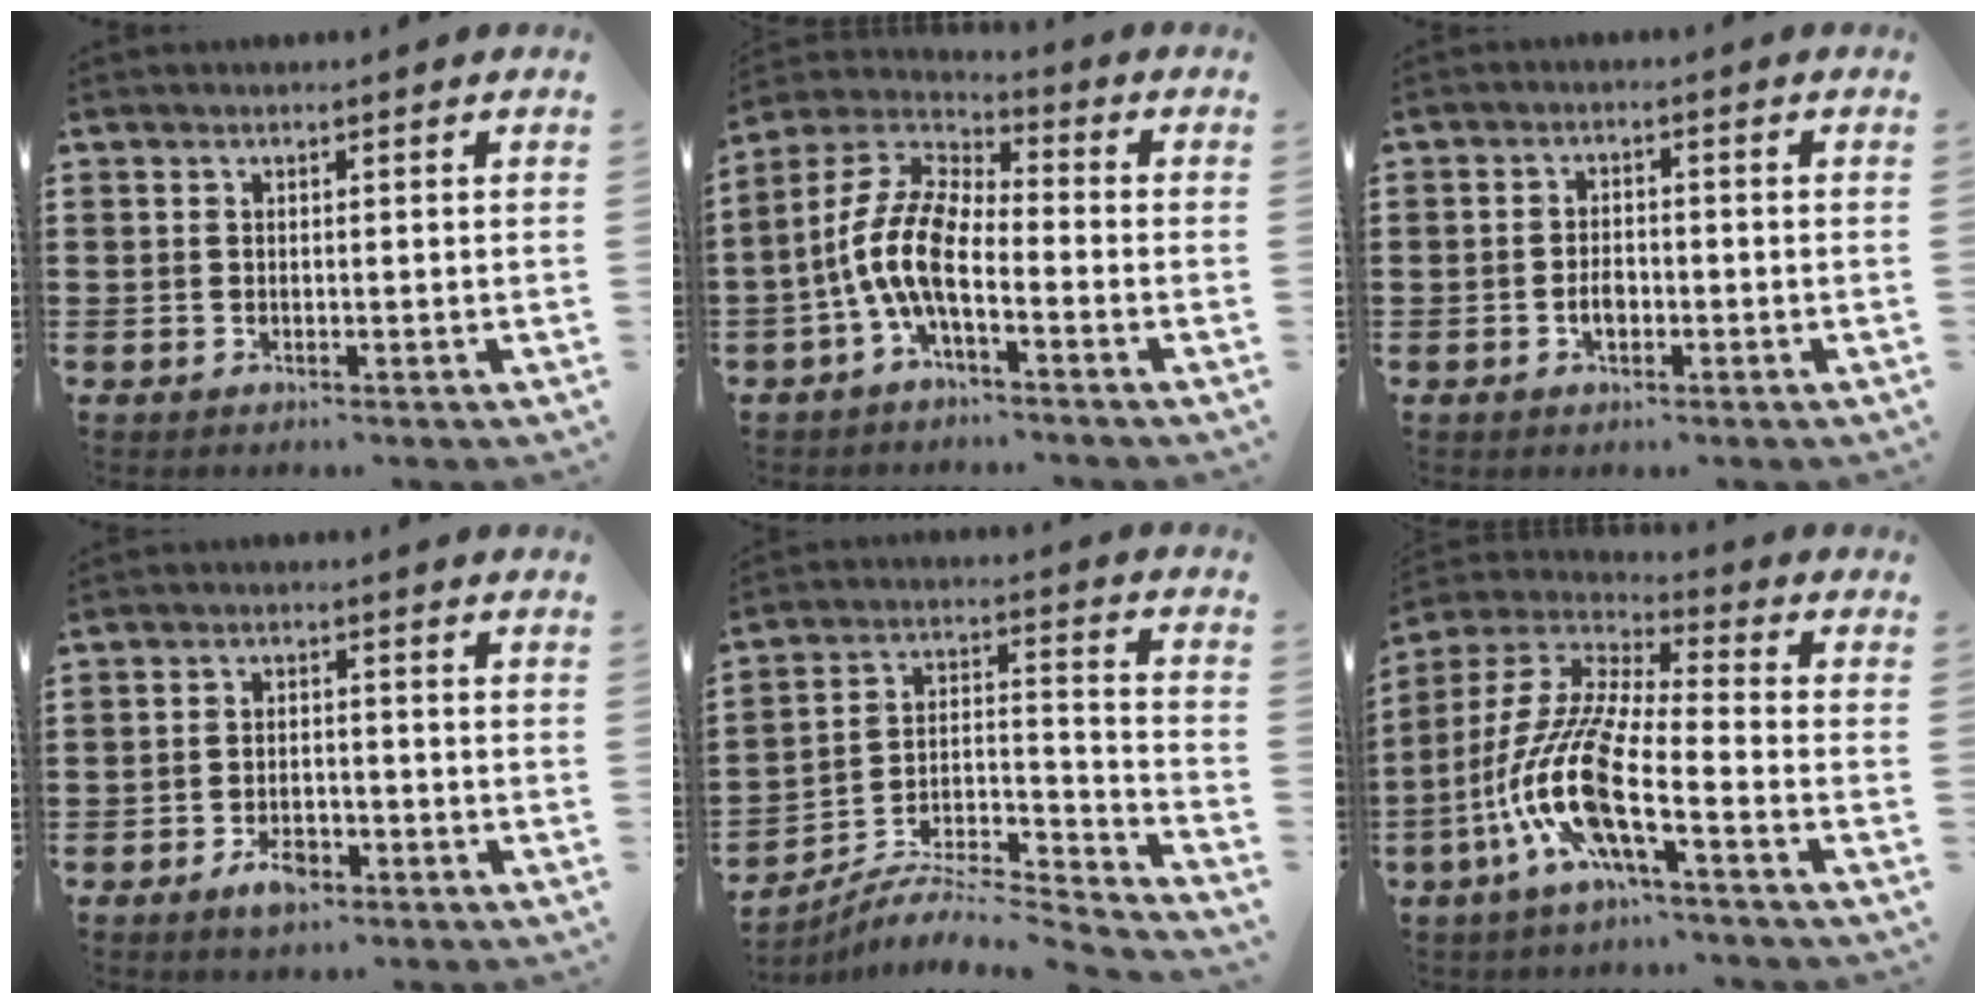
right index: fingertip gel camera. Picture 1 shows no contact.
{"total": 9.6, "force": [-3.3, 3.7, 8.2], "torque": [-0.209, -0.016, -0.073]}
{"total": 2.6, "force": [-0.9, 1.5, 1.9], "torque": [-0.039, 0.005, -0.017]}
{"total": 4.0, "force": [-2.3, 1.9, 2.7], "torque": [-0.052, 0.006, -0.043]}
{"total": 5.8, "force": [-5.2, 1.6, 2.0], "torque": [-0.033, -0.001, -0.104]}
{"total": 12.7, "force": [-6.4, 2.5, 10.7], "torque": [-0.253, -0.020, -0.135]}